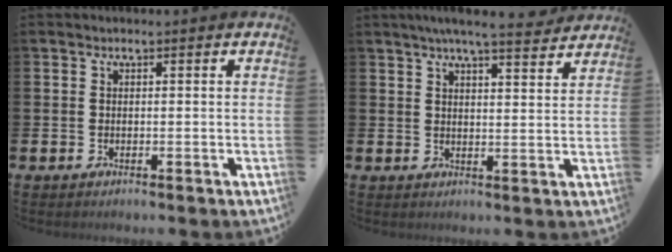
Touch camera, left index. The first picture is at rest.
{"total": 5.5, "force": [5.1, -0.1, 1.9], "torque": [-0.037, -0.024, 0.087]}